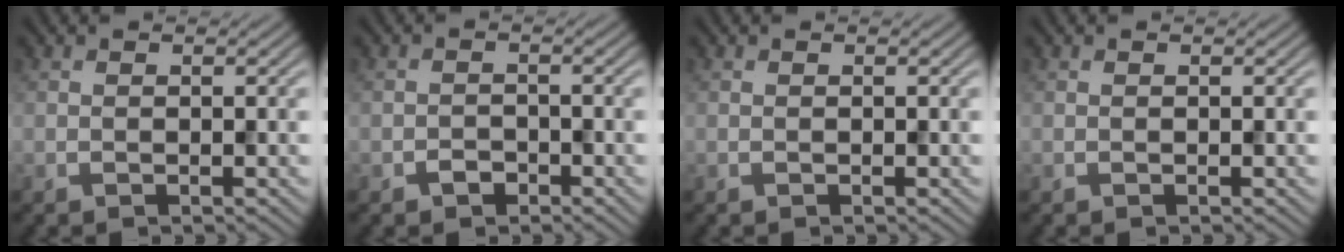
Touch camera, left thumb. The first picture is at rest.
{"total": 1.7, "force": [-1.1, 1.1, 0.6], "torque": [-0.008, 0.001, -0.024]}
{"total": 0.0}
{"total": 0.0}